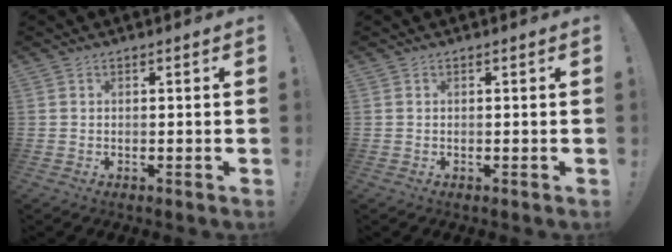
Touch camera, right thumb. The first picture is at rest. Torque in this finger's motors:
{"motor_torque": [0.00, 0.00, 0.00, 0.00, 0.00]}